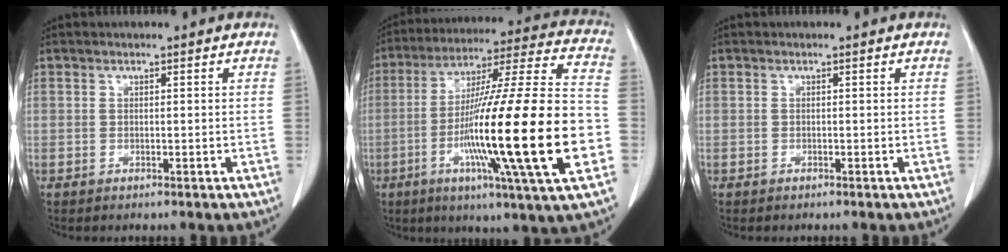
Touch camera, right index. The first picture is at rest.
{"total": 27.9, "force": [-6.6, 0.5, 27.1], "torque": [-0.429, -0.027, -0.123]}
{"total": 0.0}